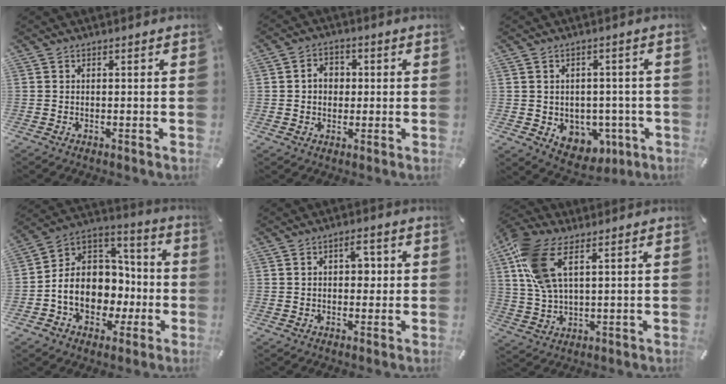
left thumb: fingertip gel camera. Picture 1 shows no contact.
{"total": 5.1, "force": [0.3, 4.5, 2.4], "torque": [-0.037, 0.007, 0.000]}
{"total": 6.2, "force": [-0.5, 5.9, 1.9], "torque": [-0.021, -0.003, 0.002]}
{"total": 13.6, "force": [-2.6, 11.7, 6.5], "torque": [-0.137, -0.011, -0.042]}
{"total": 4.5, "force": [0.7, 2.8, 3.5], "torque": [-0.039, -0.002, 0.002]}
{"total": 11.3, "force": [5.1, 5.1, 8.7], "torque": [-0.199, -0.005, 0.097]}